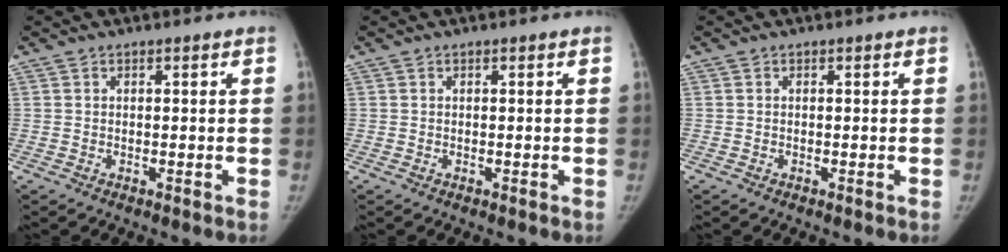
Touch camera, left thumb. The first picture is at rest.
{"total": 0.0}
{"total": 0.0}